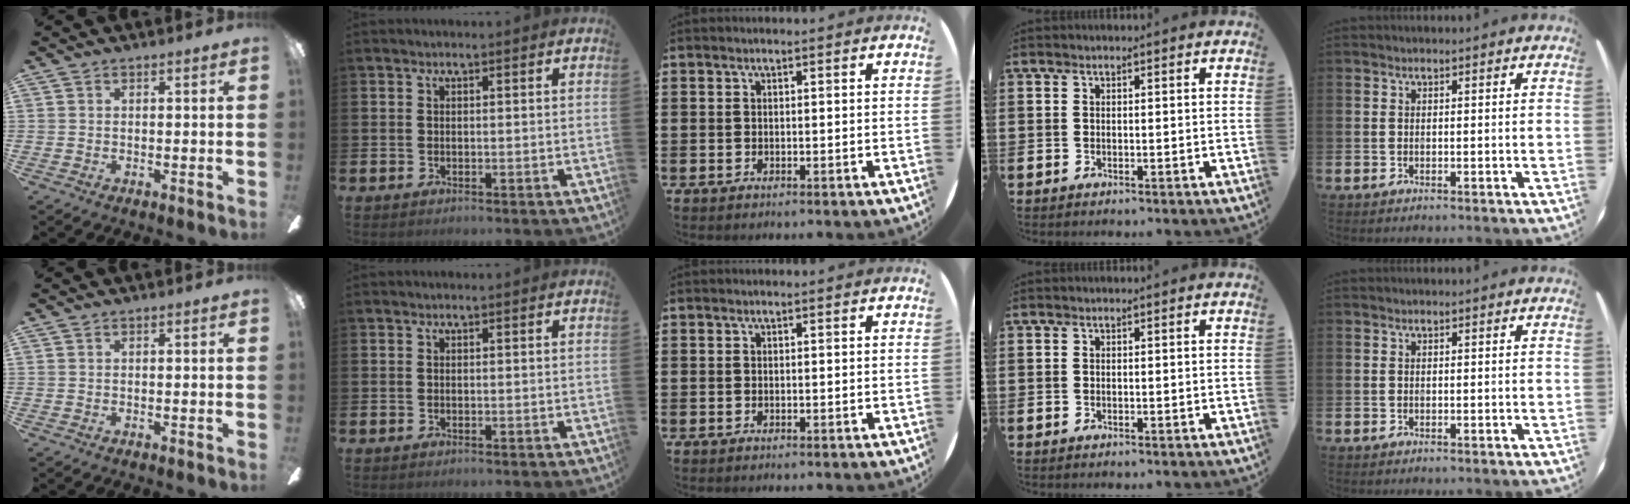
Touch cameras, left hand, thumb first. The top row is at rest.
{}